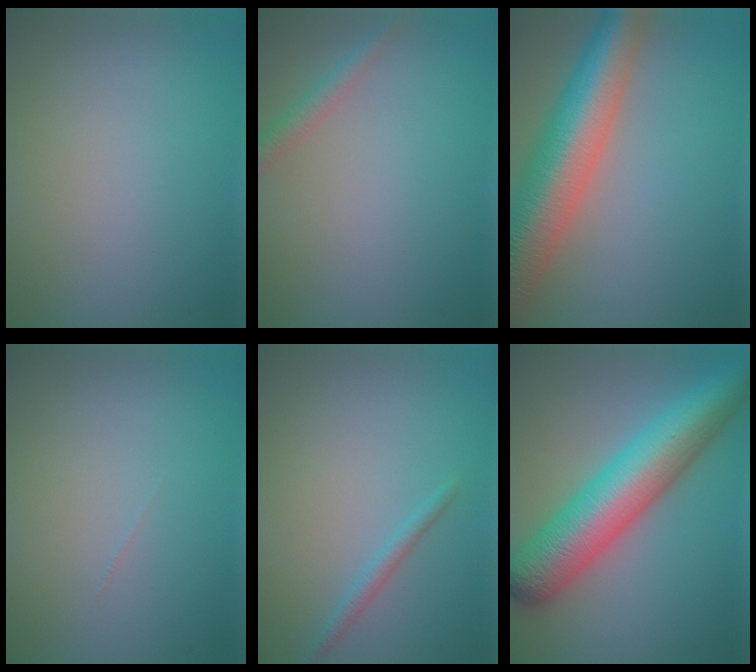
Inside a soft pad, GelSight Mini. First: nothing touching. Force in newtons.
{"total": 1.7, "press": 1.7, "slide": 0.1}
{"total": 11.0, "press": 10.9, "slide": 0.9}
{"total": 0.0}
{"total": 1.3, "press": 1.2, "slide": 0.1}
{"total": 10.1, "press": 10.1, "slide": 0.4}